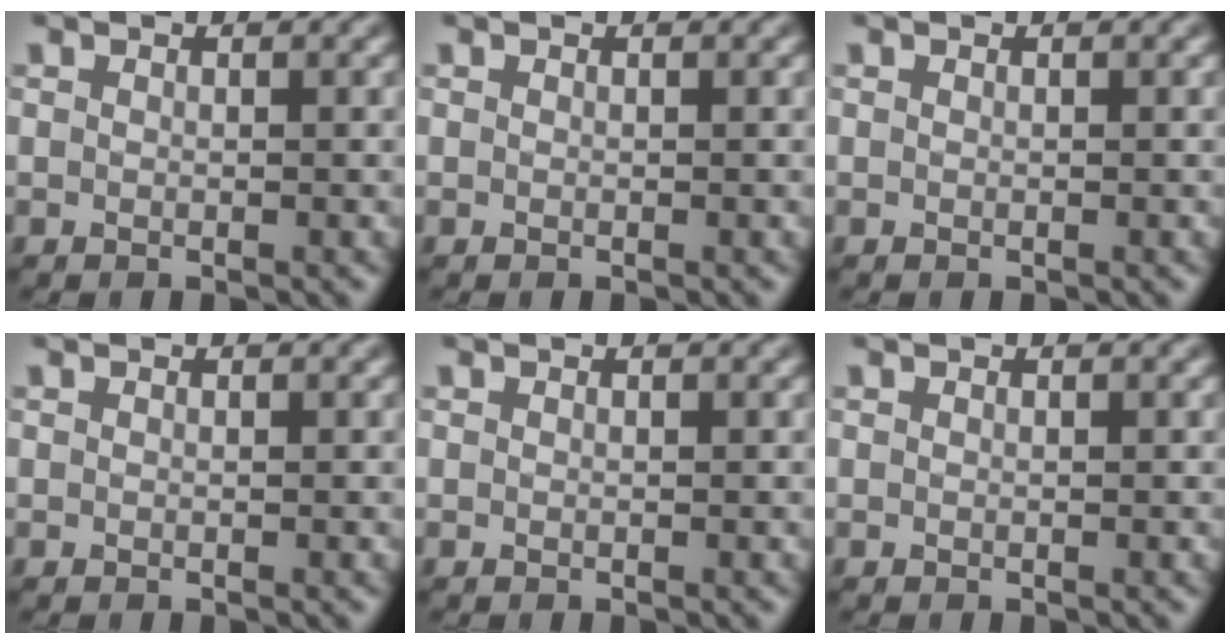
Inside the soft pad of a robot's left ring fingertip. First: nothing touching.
{"total": 0.0}
{"total": 0.0}
{"total": 0.0}
{"total": 0.0}
{"total": 0.0}